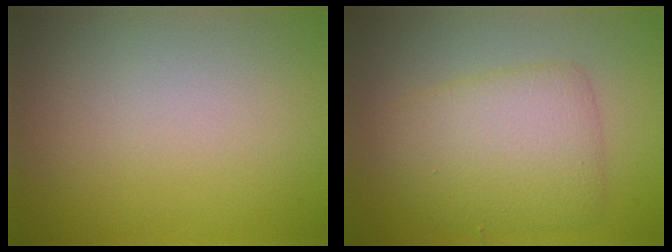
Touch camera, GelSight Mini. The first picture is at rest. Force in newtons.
{"total": 5.4, "press": 5.4, "slide": 0.2}